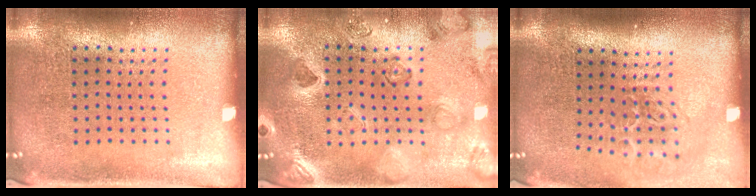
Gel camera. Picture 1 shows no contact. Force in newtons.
{"total": 2.5, "press": 2.4, "slide": 0.7}
{"total": 2.0, "press": 1.3, "slide": 1.5}